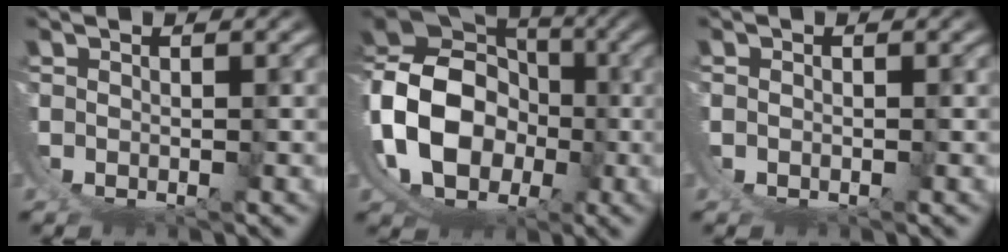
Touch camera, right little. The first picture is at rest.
{"total": 17.0, "force": [2.1, 14.0, 9.4], "torque": [-0.246, -0.051, 0.051]}
{"total": 0.6, "force": [-0.1, 0.5, 0.2], "torque": [-0.006, 0.001, -0.002]}